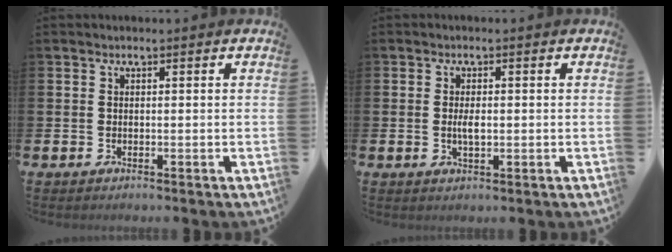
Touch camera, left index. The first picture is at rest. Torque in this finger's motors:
{"motor_torque": [0.65, 0.09, 0.19, 0.08]}